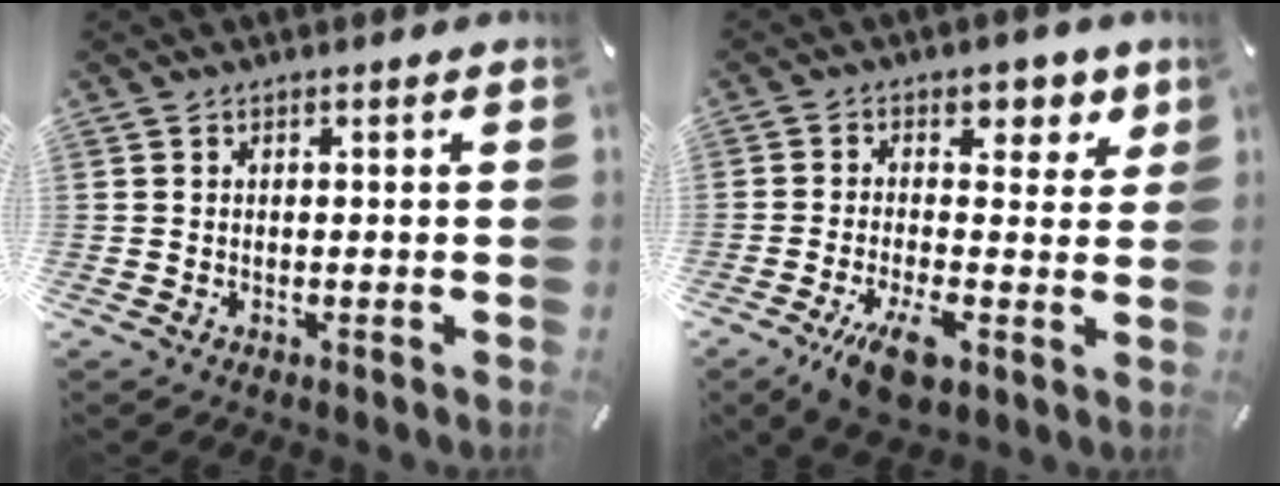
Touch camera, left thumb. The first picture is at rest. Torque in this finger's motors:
{"motor_torque": [1.45, 1.63, 0.24, 0.09, 0.07]}